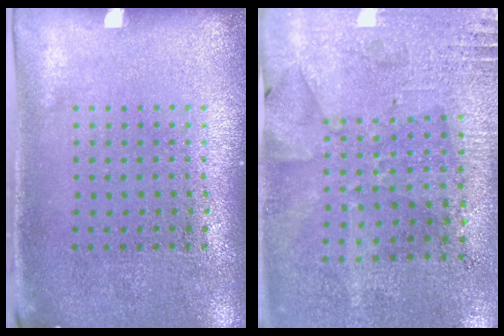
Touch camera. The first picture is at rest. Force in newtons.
{"total": 2.7, "press": 2.3, "slide": 1.5}